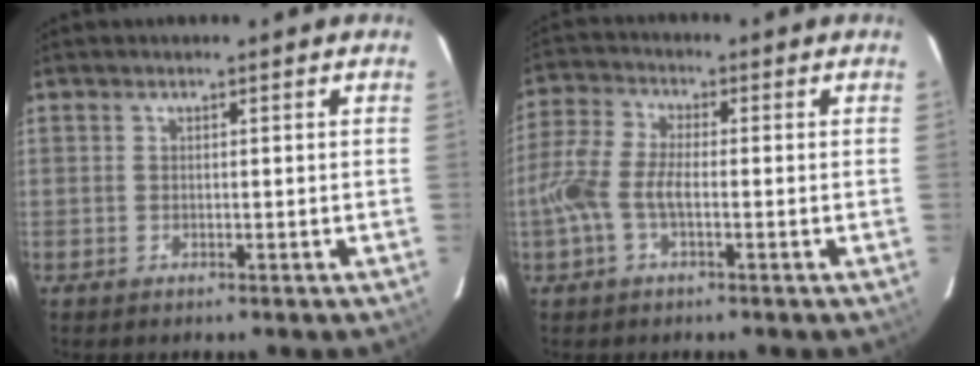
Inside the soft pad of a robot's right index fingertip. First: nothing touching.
{"total": 7.9, "force": [-1.9, 3.2, 6.9], "torque": [-0.162, 0.010, -0.043]}